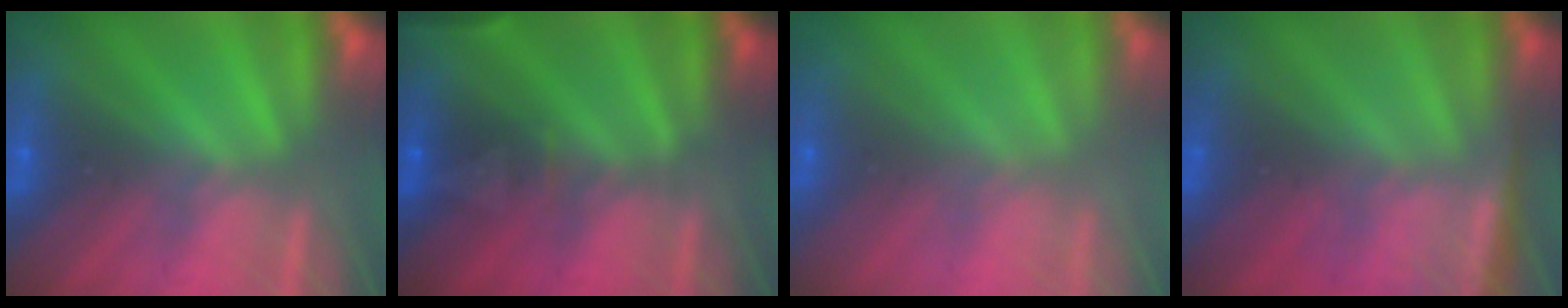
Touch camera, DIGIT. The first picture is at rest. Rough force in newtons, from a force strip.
{"total": 2.9}
{"total": 9.1}
{"total": 13.7}